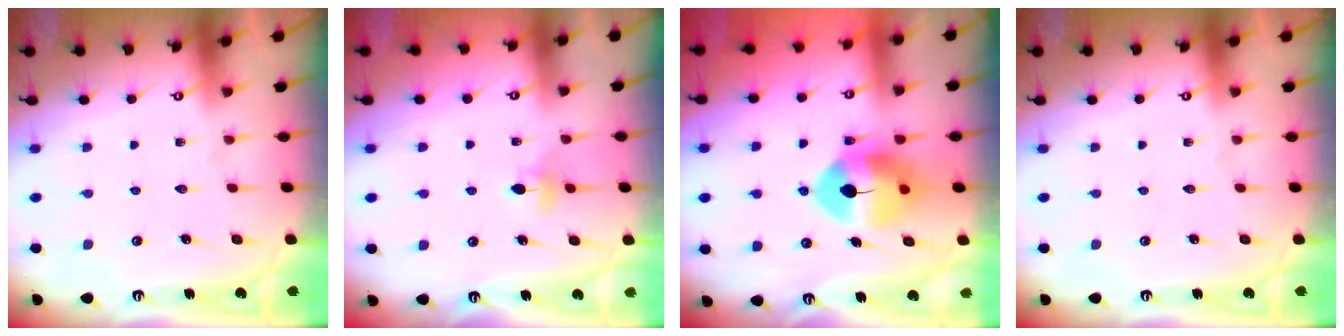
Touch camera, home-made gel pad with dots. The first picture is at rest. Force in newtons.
{"total": 4.1, "press": 4.0, "slide": 0.9}
{"total": 10.1, "press": 9.9, "slide": 2.1}
{"total": 0.0}